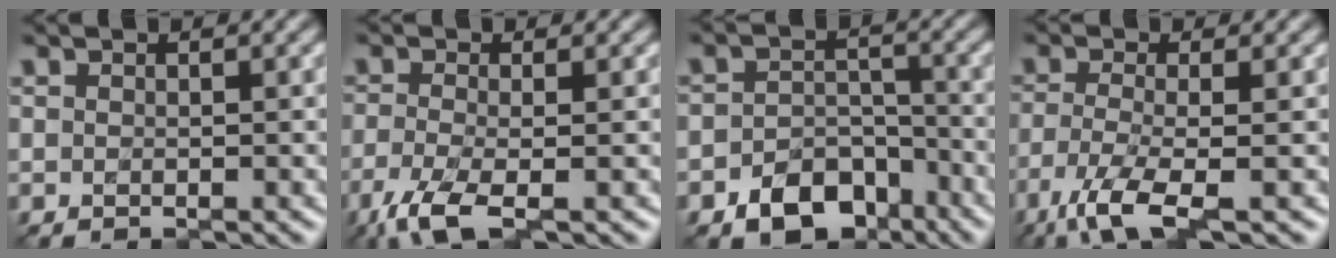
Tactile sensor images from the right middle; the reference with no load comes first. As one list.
[{"total": 4.0, "force": [-2.4, 0.9, 3.0], "torque": [-0.074, -0.003, -0.059]}, {"total": 5.2, "force": [-3.5, 3.2, 2.1], "torque": [-0.035, 0.004, -0.057]}, {"total": 5.3, "force": [-3.2, 1.2, 4.0], "torque": [-0.092, -0.004, -0.070]}]